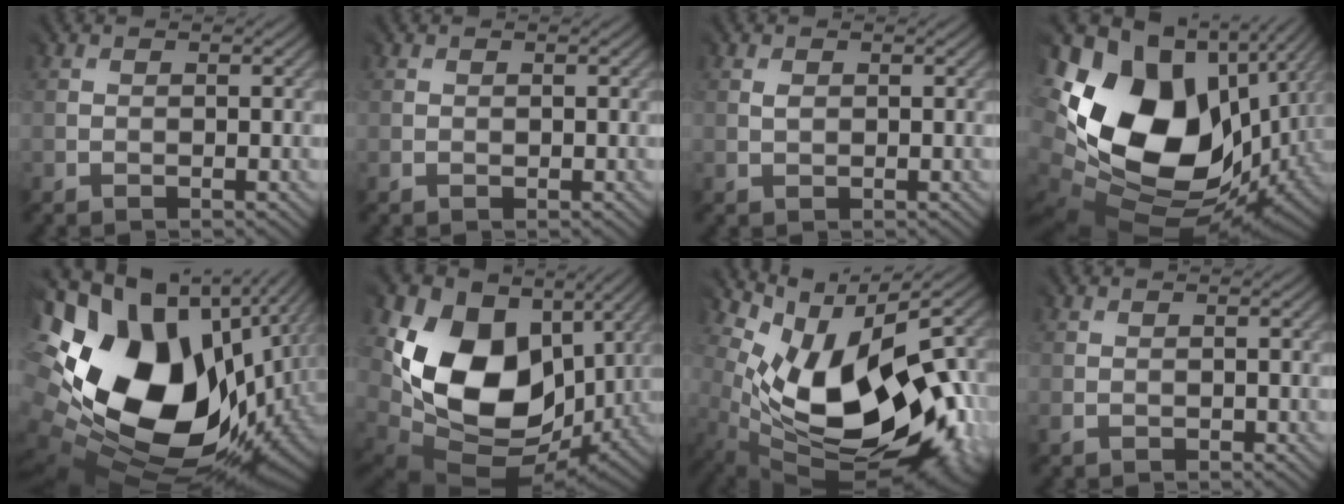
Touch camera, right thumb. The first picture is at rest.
{"total": 0.5, "force": [0.0, 0.4, 0.3], "torque": [-0.001, 0.001, 0.002]}
{"total": 1.0, "force": [0.8, 0.5, 0.1], "torque": [-0.004, 0.001, 0.017]}
{"total": 19.4, "force": [0.8, 14.1, 13.3], "torque": [-0.317, -0.044, 0.063]}
{"total": 20.2, "force": [-0.4, 13.7, 14.9], "torque": [-0.330, -0.069, 0.030]}
{"total": 15.2, "force": [2.8, 11.6, 9.4], "torque": [-0.189, -0.025, 0.071]}
{"total": 14.2, "force": [-1.3, 7.2, 12.1], "torque": [-0.174, -0.024, -0.009]}
{"total": 0.0}